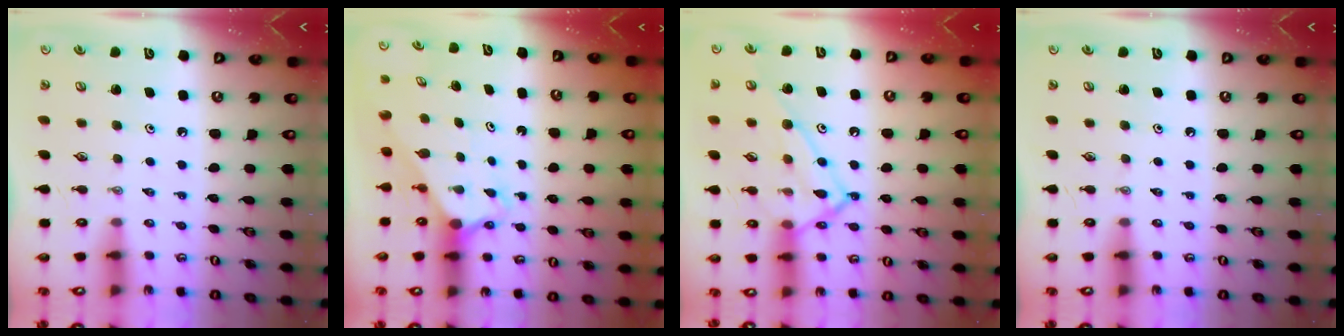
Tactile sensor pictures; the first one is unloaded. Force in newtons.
{"total": 2.6, "press": 2.6, "slide": 0.1}
{"total": 15.6, "press": 15.6, "slide": 1.2}
{"total": 0.0}